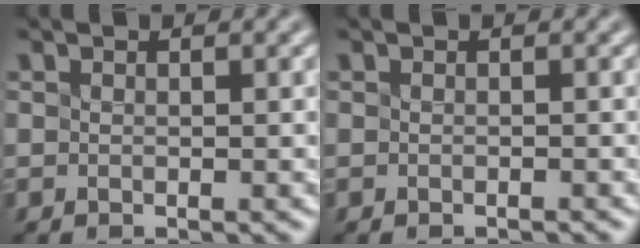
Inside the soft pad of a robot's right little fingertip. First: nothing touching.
{"total": 0.7, "force": [-0.6, 0.0, 0.2], "torque": [0.000, 0.001, -0.010]}